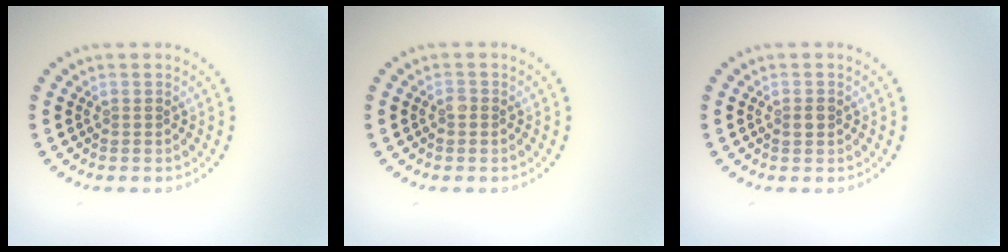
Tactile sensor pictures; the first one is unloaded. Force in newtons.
{"total": 0.5, "press": 0.4, "slide": 0.3}
{"total": 1.2, "press": 1.2, "slide": 0.1}